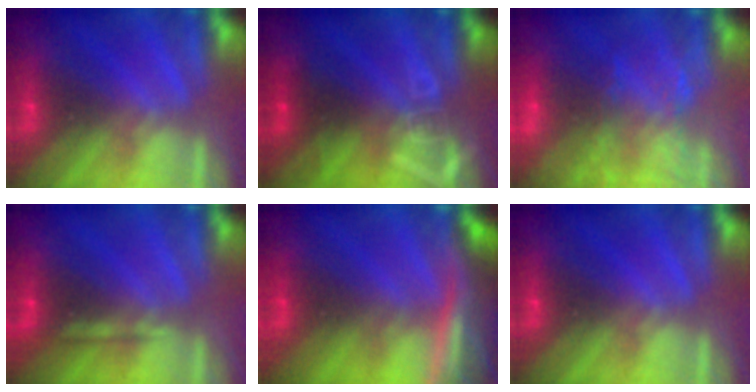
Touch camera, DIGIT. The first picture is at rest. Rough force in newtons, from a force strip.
{"total": 3.1}
{"total": 5.9}
{"total": 2.1}
{"total": 9.1}
{"total": 0.0}